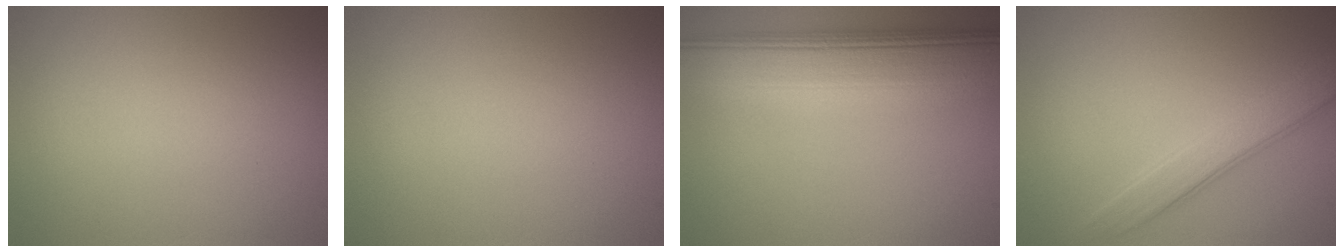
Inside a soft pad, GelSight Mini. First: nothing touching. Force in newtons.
{"total": 0.0}
{"total": 10.3, "press": 10.2, "slide": 1.2}
{"total": 3.0, "press": 3.0, "slide": 0.1}